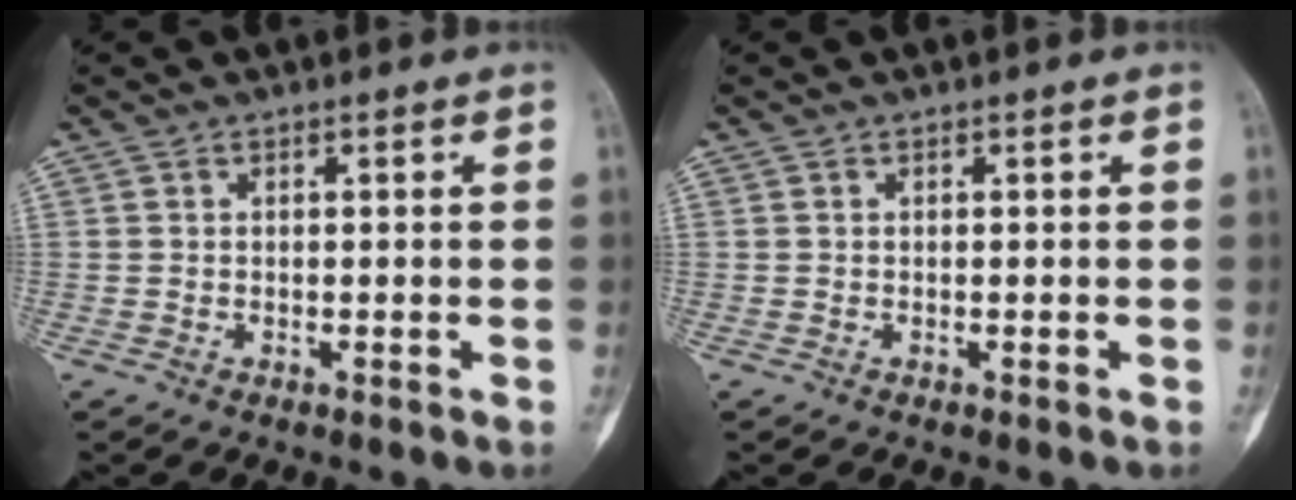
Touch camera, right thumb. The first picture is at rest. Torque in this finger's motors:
{"motor_torque": [0.01, -0.01, 0.15, -0.03, 0.02]}